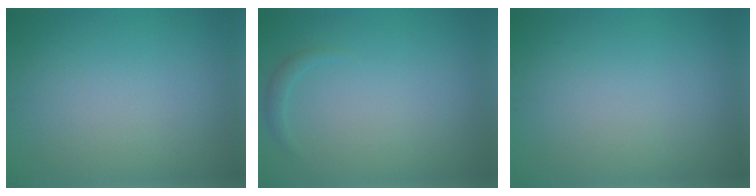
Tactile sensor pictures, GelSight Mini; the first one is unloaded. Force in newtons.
{"total": 0.8, "press": 0.8, "slide": 0.0}
{"total": 0.0}